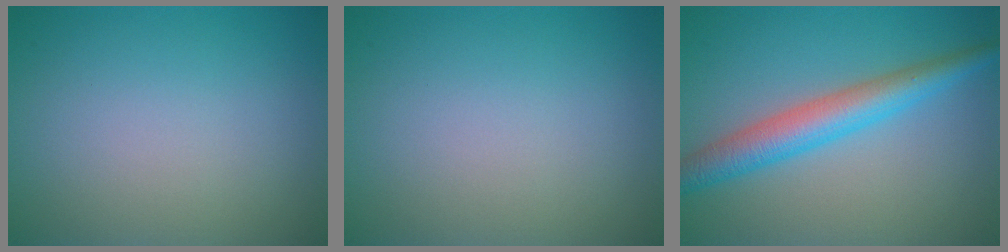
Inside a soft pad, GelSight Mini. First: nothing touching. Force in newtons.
{"total": 0.0}
{"total": 4.8, "press": 4.8, "slide": 0.0}